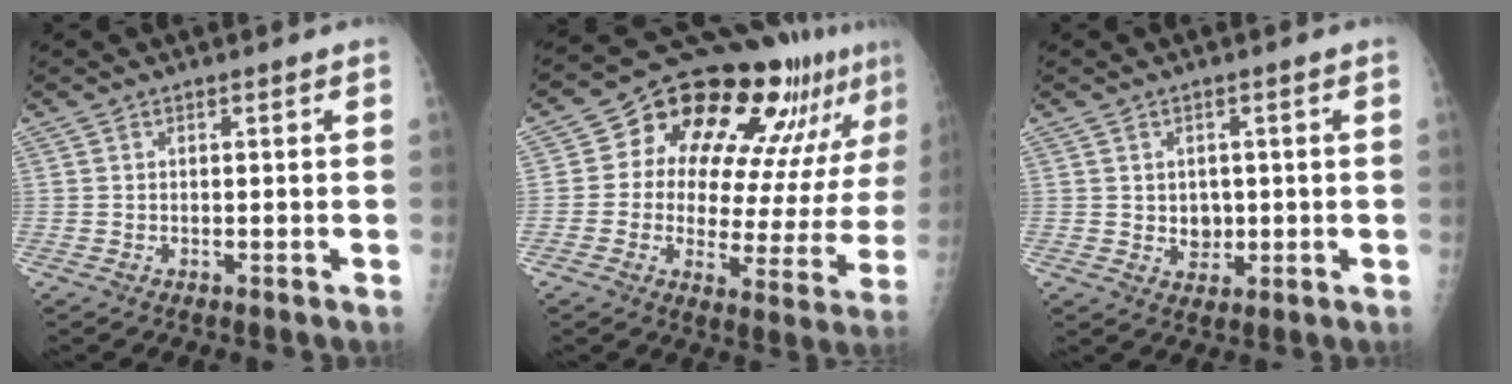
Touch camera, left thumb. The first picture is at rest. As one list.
[{"total": 23.2, "force": [11.5, 10.6, 17.1], "torque": [-0.203, -0.002, 0.163]}, {"total": 3.6, "force": [0.2, 3.1, 1.9], "torque": [-0.009, -0.003, 0.011]}]